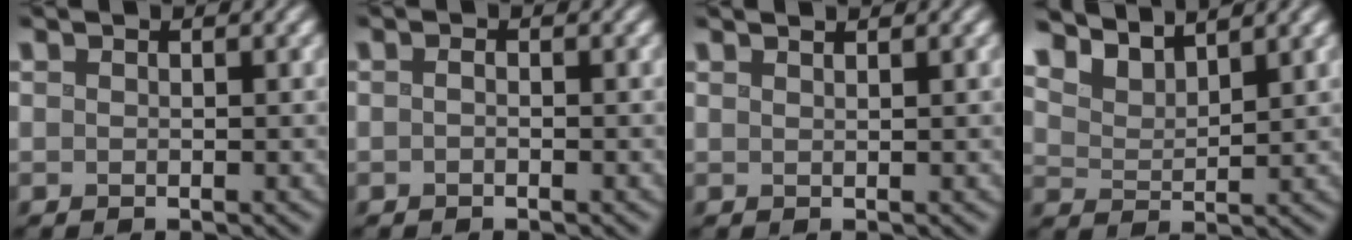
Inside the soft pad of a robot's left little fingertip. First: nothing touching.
{"total": 0.6, "force": [-0.2, 0.2, 0.5], "torque": [-0.012, 0.000, -0.005]}
{"total": 1.2, "force": [1.0, 0.3, 0.7], "torque": [-0.001, 0.001, 0.007]}
{"total": 4.8, "force": [4.4, 1.1, 1.5], "torque": [-0.039, 0.000, 0.082]}